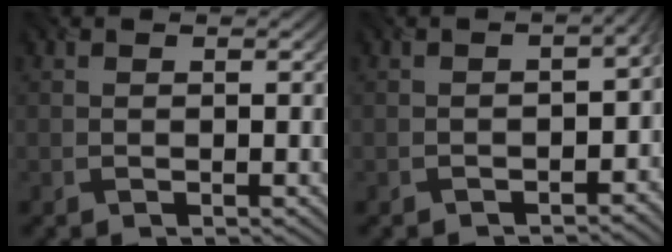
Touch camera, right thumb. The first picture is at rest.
{"total": 5.3, "force": [-2.7, 3.2, 3.2], "torque": [-0.023, -0.022, -0.039]}